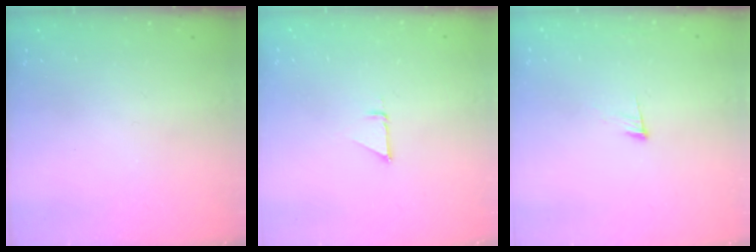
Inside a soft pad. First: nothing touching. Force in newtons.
{"total": 2.5, "press": 2.5, "slide": 0.1}
{"total": 8.9, "press": 8.8, "slide": 1.6}